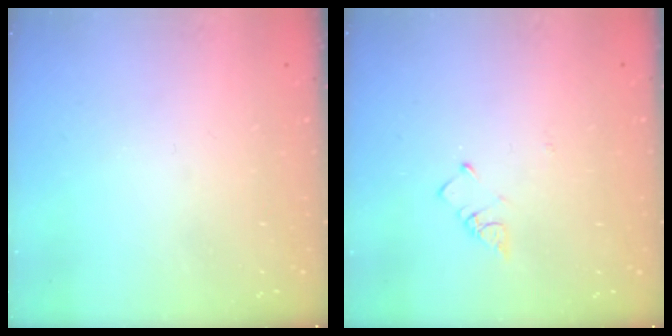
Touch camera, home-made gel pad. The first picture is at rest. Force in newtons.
{"total": 2.6, "press": 2.6, "slide": 0.5}